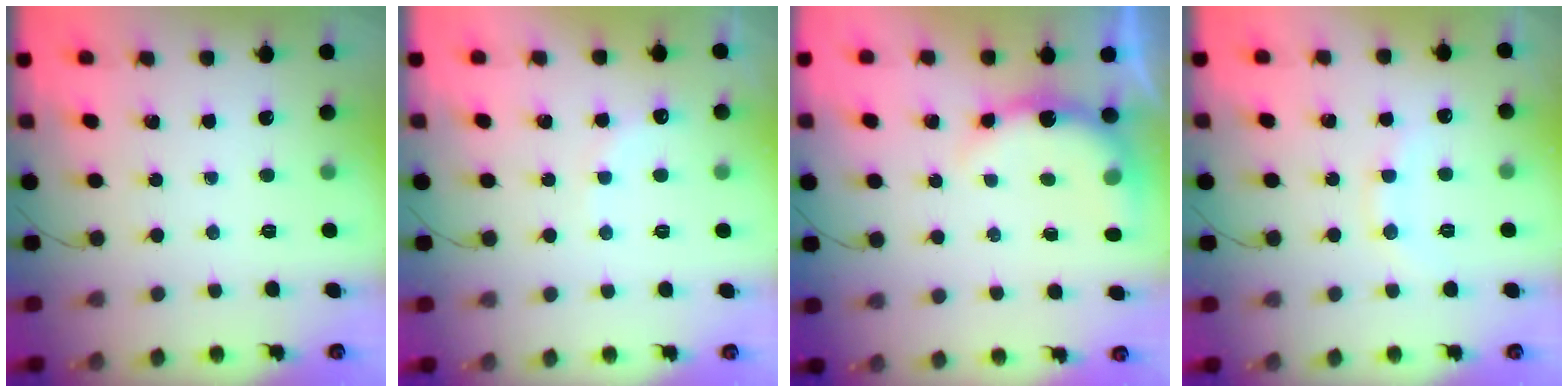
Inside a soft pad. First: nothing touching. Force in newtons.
{"total": 7.4, "press": 7.3, "slide": 1.1}
{"total": 8.8, "press": 8.7, "slide": 1.0}
{"total": 9.2, "press": 9.1, "slide": 1.1}